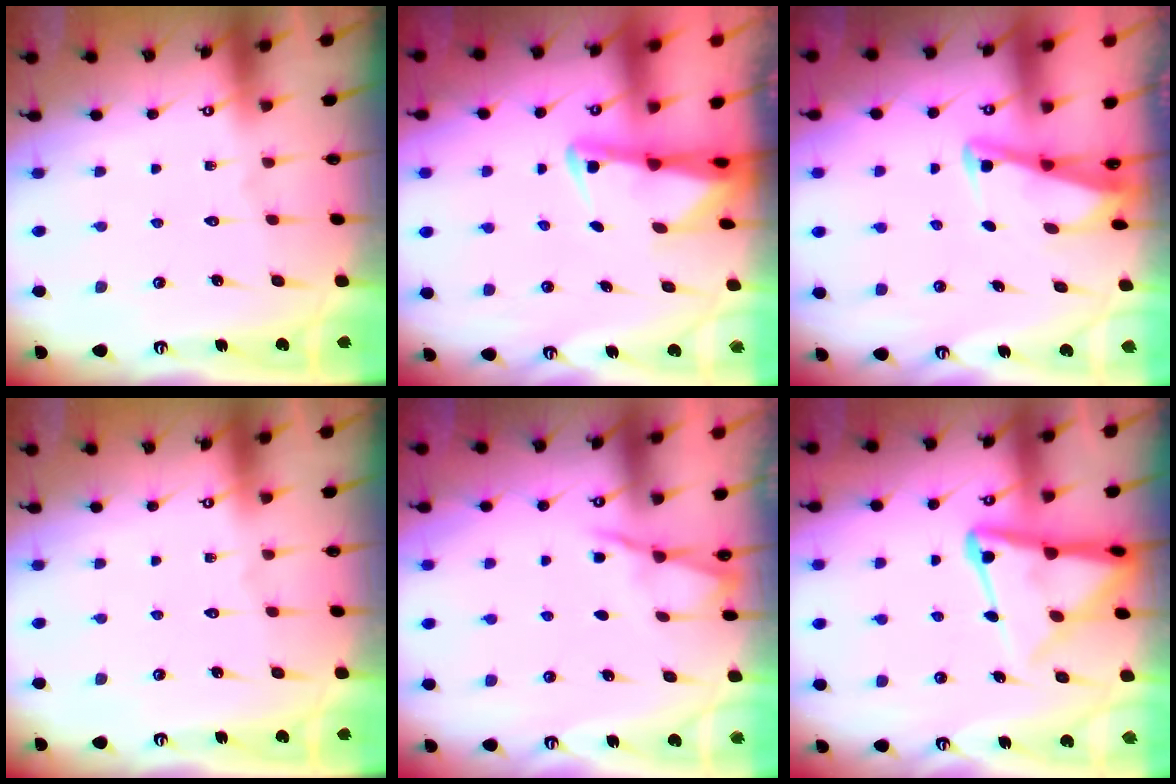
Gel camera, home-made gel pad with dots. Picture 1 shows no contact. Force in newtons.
{"total": 2.4, "press": 2.3, "slide": 0.6}
{"total": 2.8, "press": 2.8, "slide": 0.3}
{"total": 0.0}
{"total": 2.8, "press": 2.8, "slide": 0.5}
{"total": 11.4, "press": 11.4, "slide": 1.1}